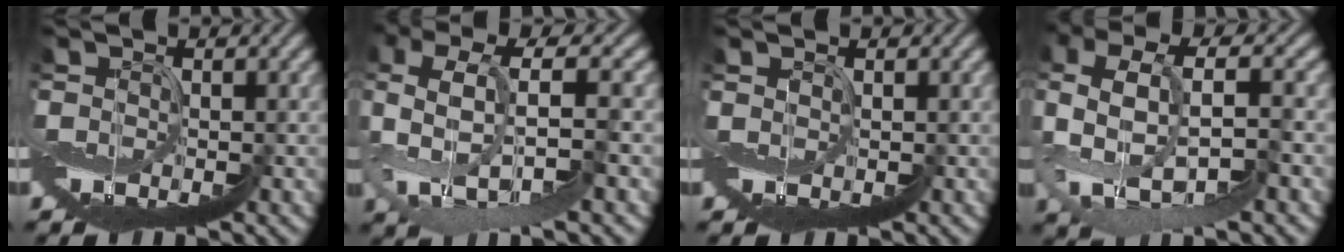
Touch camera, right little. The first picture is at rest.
{"total": 4.9, "force": [2.1, 1.3, 4.3], "torque": [-0.130, 0.014, 0.032]}
{"total": 1.6, "force": [1.5, 0.2, 0.5], "torque": [-0.011, -0.007, 0.031]}
{"total": 5.2, "force": [1.1, 2.5, 4.4], "torque": [-0.148, 0.013, 0.017]}